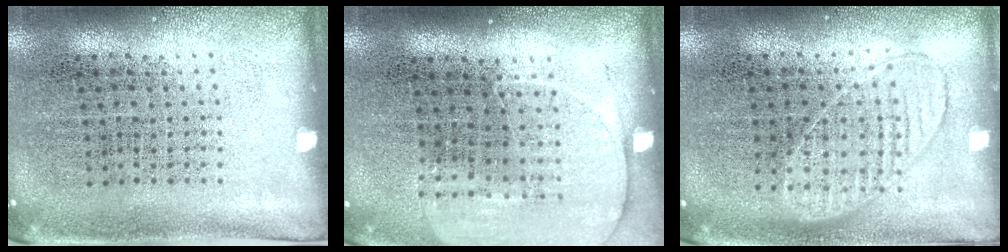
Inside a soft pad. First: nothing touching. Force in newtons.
{"total": 1.4, "press": 1.3, "slide": 0.6}
{"total": 0.8, "press": 0.8, "slide": 0.3}